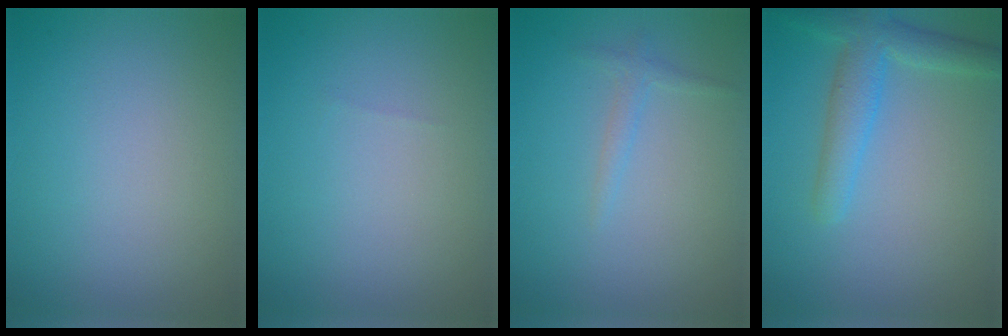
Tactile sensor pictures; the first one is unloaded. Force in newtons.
{"total": 0.0}
{"total": 1.1, "press": 1.1, "slide": 0.1}
{"total": 3.8, "press": 3.8, "slide": 0.2}